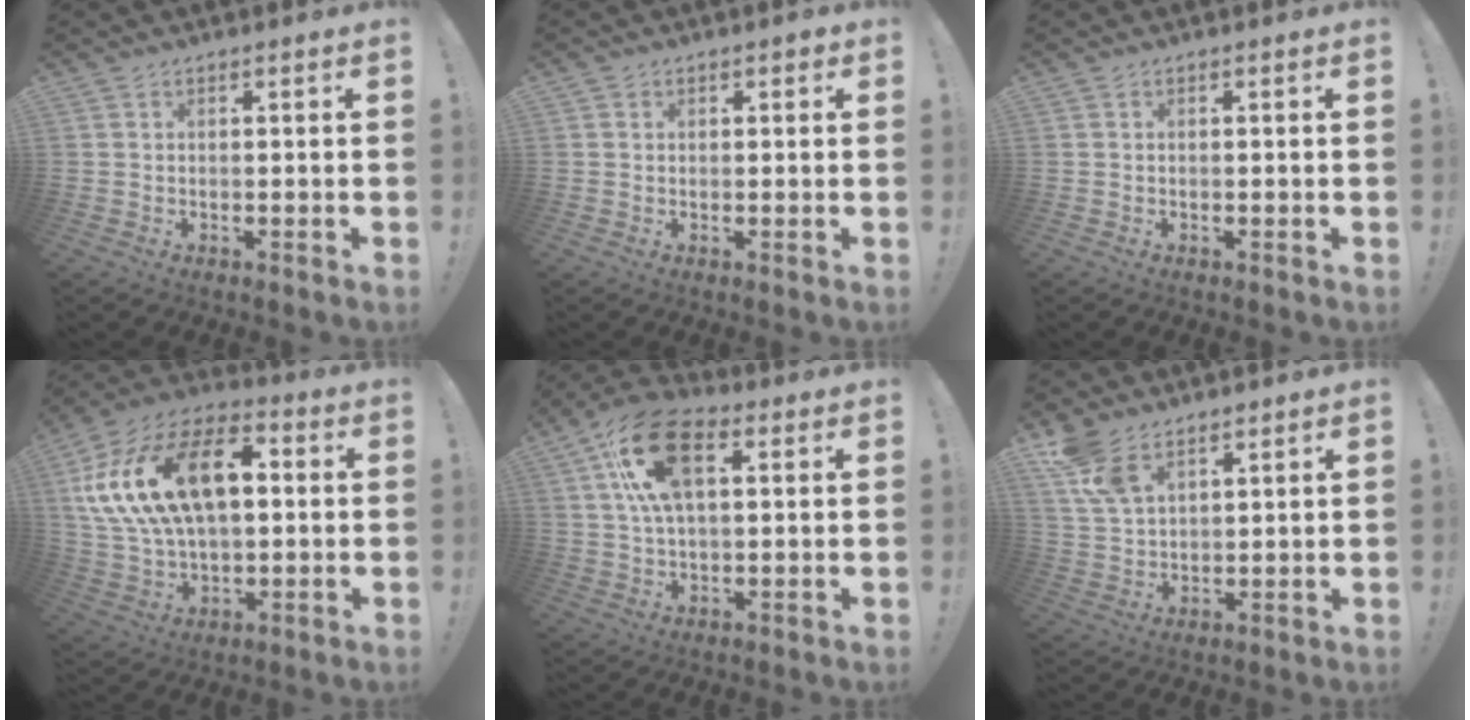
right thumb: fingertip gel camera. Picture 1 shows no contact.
{"total": 0.9, "force": [0.5, 0.7, 0.2], "torque": [0.012, -0.004, 0.006]}
{"total": 0.0}
{"total": 23.8, "force": [5.9, 14.3, 18.1], "torque": [-0.328, -0.014, 0.103]}
{"total": 17.2, "force": [5.3, 9.5, 13.3], "torque": [-0.232, 0.003, 0.095]}
{"total": 9.0, "force": [6.5, 4.1, 4.6], "torque": [-0.081, -0.031, 0.128]}